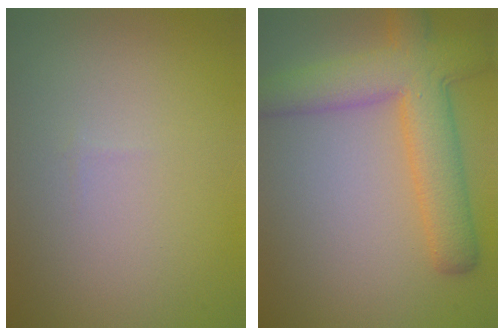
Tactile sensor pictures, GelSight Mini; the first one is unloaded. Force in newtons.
{"total": 7.3, "press": 7.3, "slide": 0.2}